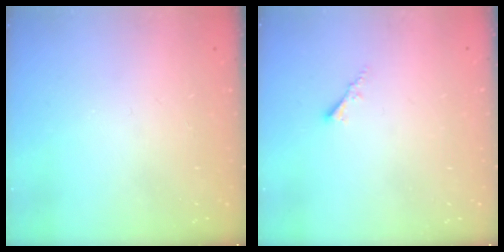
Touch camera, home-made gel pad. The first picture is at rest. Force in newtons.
{"total": 1.8, "press": 1.7, "slide": 0.5}